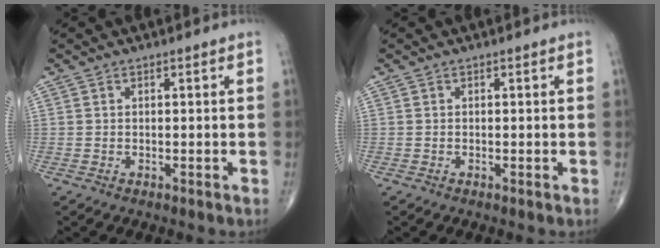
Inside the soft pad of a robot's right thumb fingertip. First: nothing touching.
{"total": 0.0}